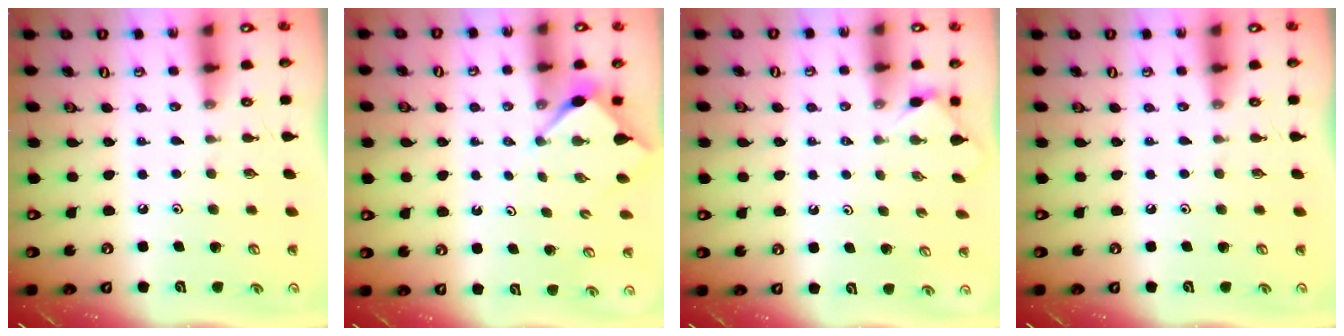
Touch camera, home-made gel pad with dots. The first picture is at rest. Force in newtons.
{"total": 2.8, "press": 2.8, "slide": 0.3}
{"total": 1.6, "press": 1.5, "slide": 0.4}
{"total": 0.0}